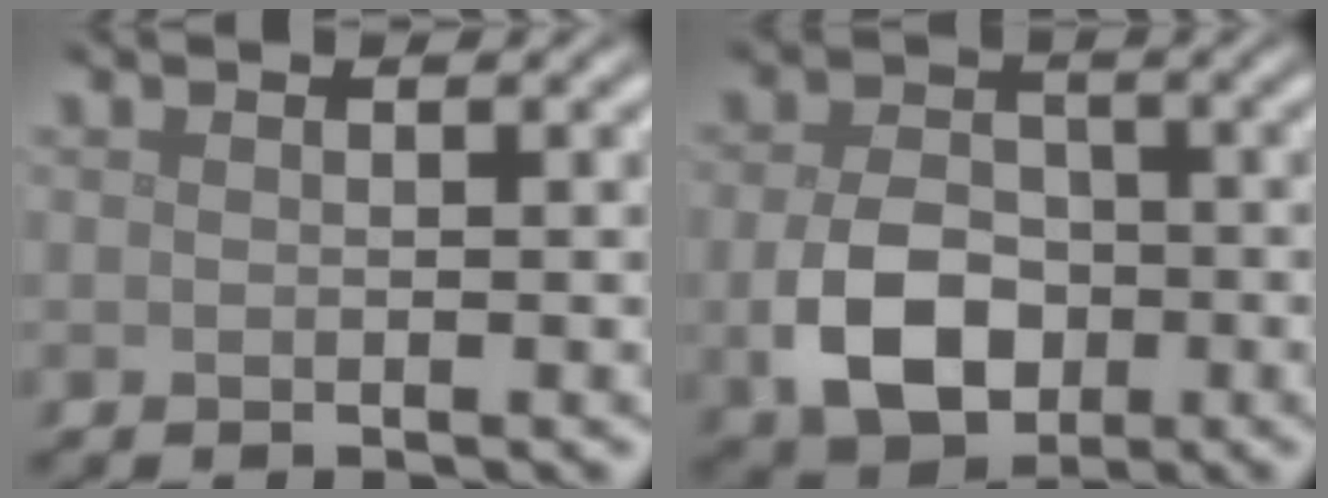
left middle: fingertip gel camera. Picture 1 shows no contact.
{"total": 6.2, "force": [-1.6, 4.5, 4.0], "torque": [-0.087, -0.010, -0.027]}